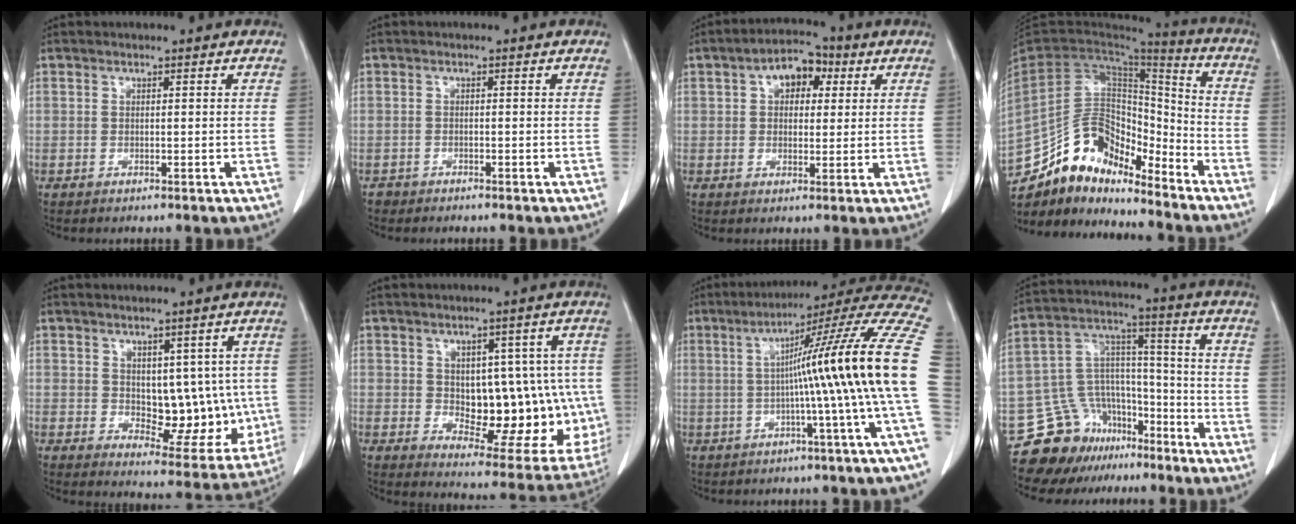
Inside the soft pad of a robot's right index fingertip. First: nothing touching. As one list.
[{"total": 1.1, "force": [-0.9, 0.6, -0.1], "torque": [-0.006, 0.002, -0.019]}, {"total": 6.8, "force": [2.4, 4.1, 4.9], "torque": [-0.075, 0.028, 0.034]}, {"total": 16.4, "force": [-14.0, 6.6, 5.5], "torque": [-0.093, 0.055, -0.254]}, {"total": 10.4, "force": [0.7, 6.0, 8.5], "torque": [-0.088, 0.004, 0.032]}, {"total": 16.1, "force": [-0.1, 8.7, 13.6], "torque": [-0.155, 0.013, 0.028]}, {"total": 19.1, "force": [-0.7, -2.7, 18.9], "torque": [-0.209, 0.030, -0.023]}, {"total": 13.7, "force": [-10.7, 8.2, 2.3], "torque": [-0.040, 0.089, -0.180]}]